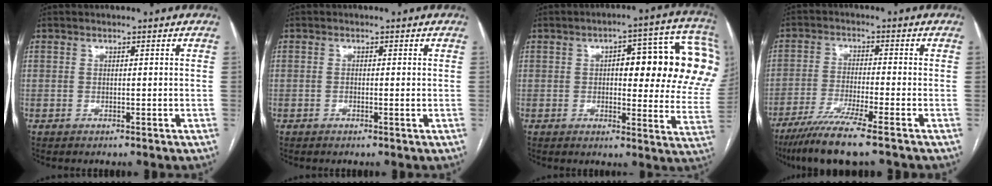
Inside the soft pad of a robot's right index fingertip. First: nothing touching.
{"total": 0.7, "force": [-0.1, 0.2, 0.7], "torque": [-0.013, 0.002, 0.001]}
{"total": 20.7, "force": [4.5, 5.9, 19.3], "torque": [-0.182, 0.043, 0.056]}
{"total": 9.2, "force": [-6.9, -1.0, 6.0], "torque": [-0.103, -0.029, -0.120]}